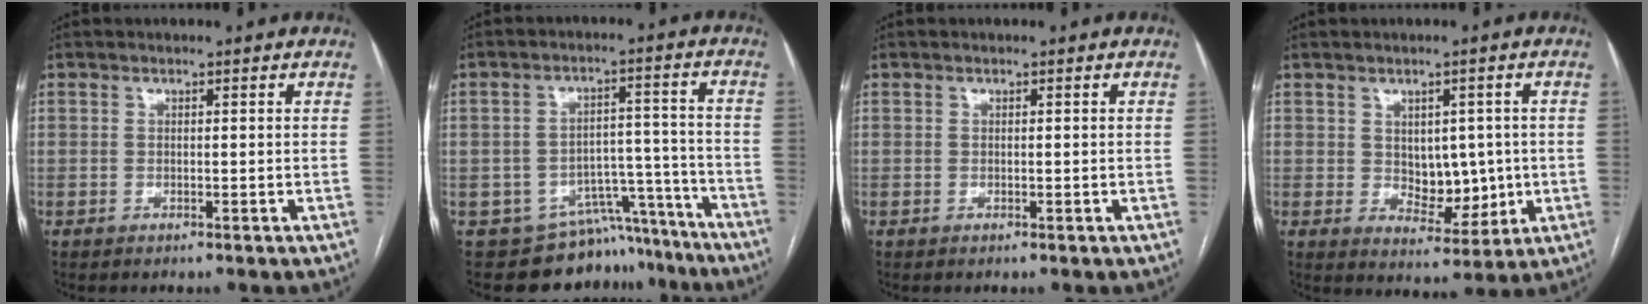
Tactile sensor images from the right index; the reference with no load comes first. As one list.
[{"total": 11.8, "force": [-10.4, 5.5, 0.3], "torque": [0.024, 0.067, -0.135]}, {"total": 0.0}, {"total": 7.0, "force": [0.2, 4.3, 5.5], "torque": [-0.072, 0.003, 0.020]}]